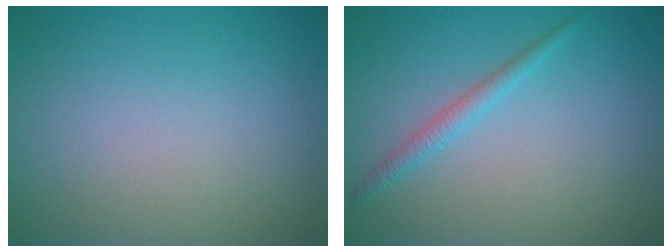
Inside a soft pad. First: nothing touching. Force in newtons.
{"total": 1.6, "press": 1.6, "slide": 0.1}